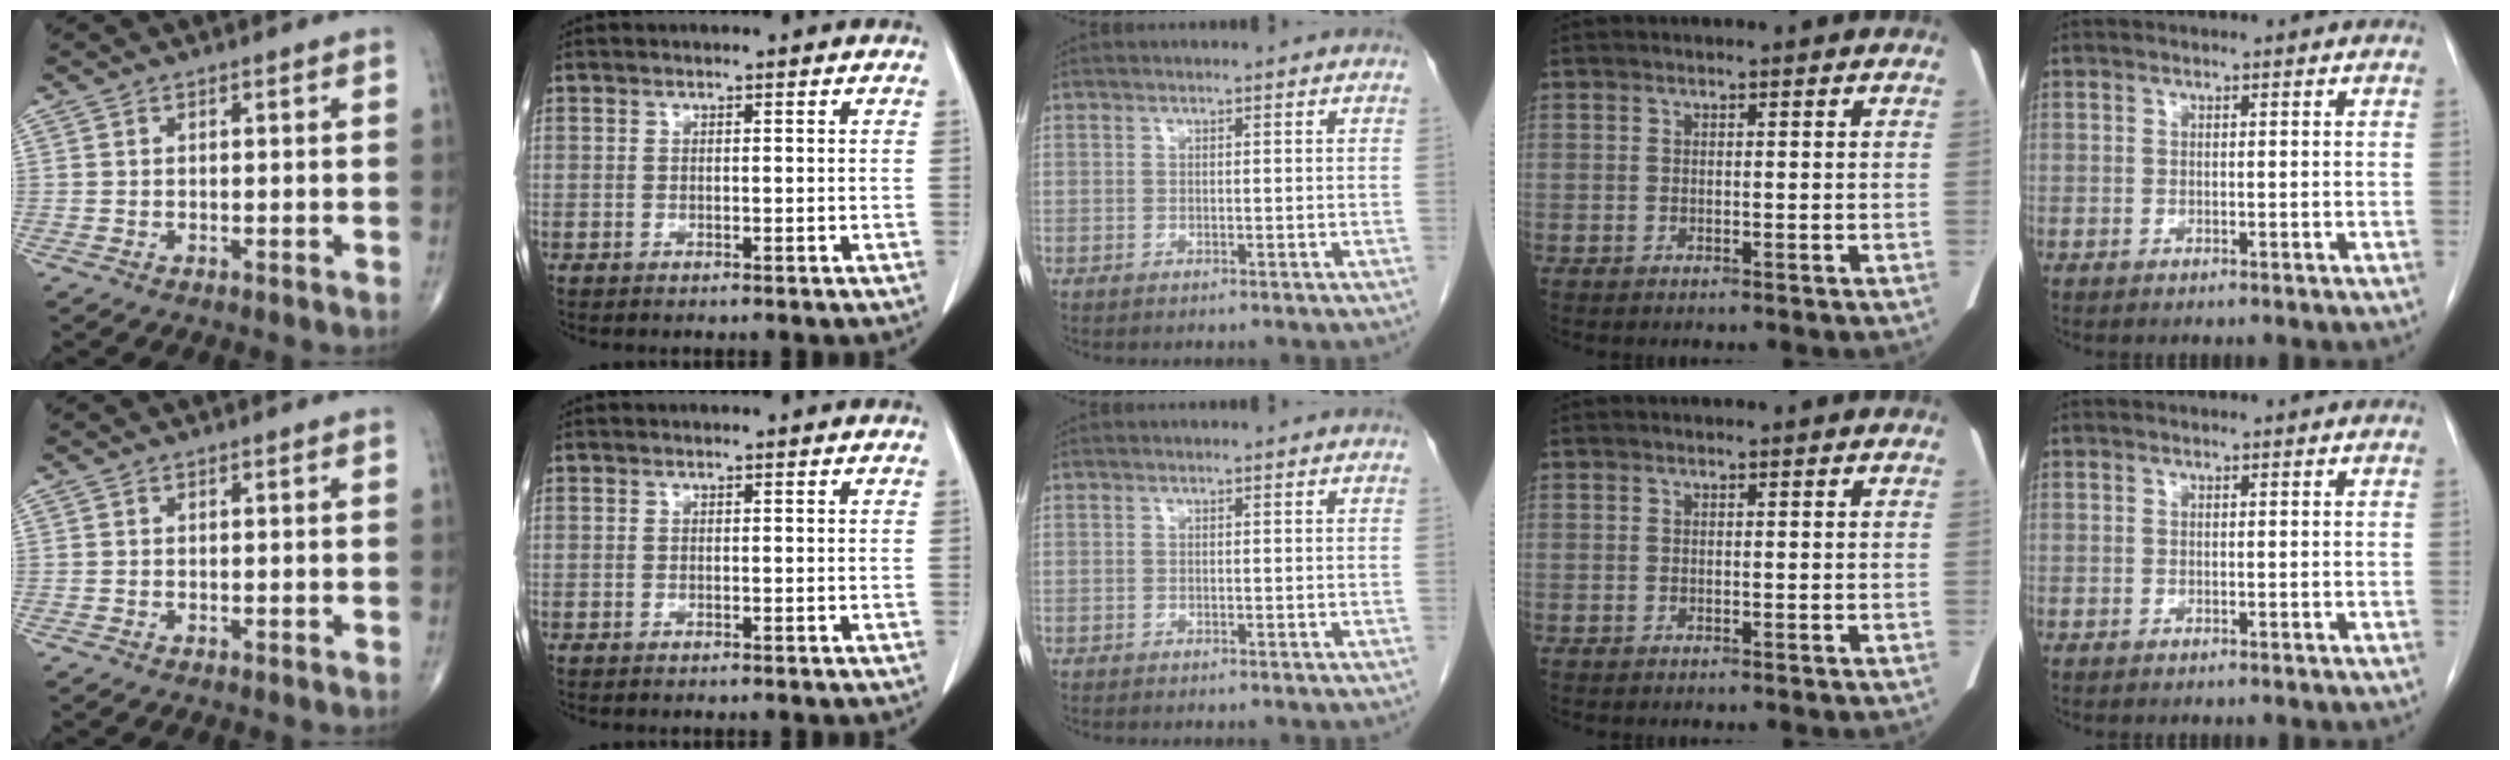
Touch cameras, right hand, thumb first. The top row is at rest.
{}